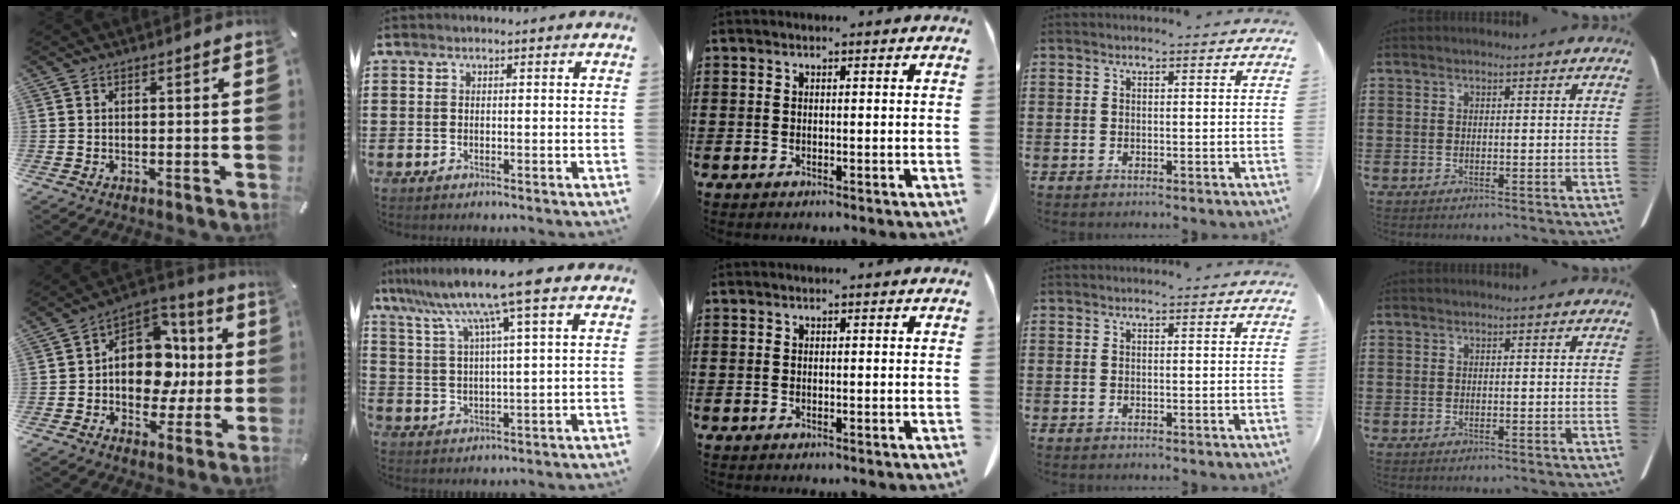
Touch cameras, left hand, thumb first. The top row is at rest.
{"thumb": {"total": 14.6, "force": [-0.4, 11.8, 8.6], "torque": [-0.129, -0.005, -0.003]}, "index": {"total": 10.5, "force": [7.5, -0.4, 7.4], "torque": [-0.167, -0.025, 0.122]}}